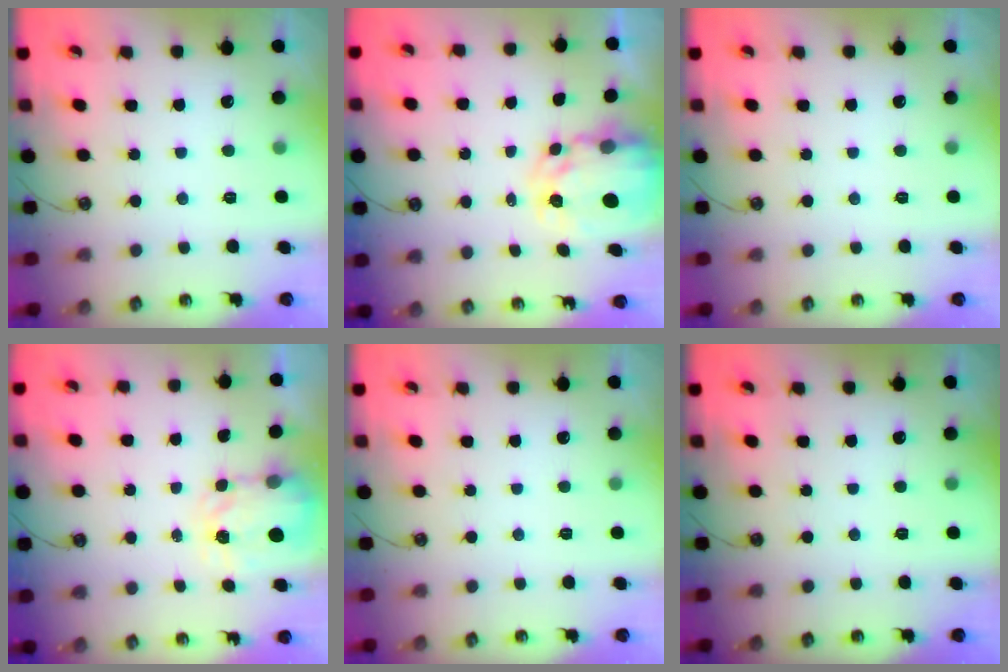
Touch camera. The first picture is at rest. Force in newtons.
{"total": 7.7, "press": 7.7, "slide": 0.6}
{"total": 0.0}
{"total": 3.5, "press": 3.5, "slide": 0.5}
{"total": 0.0}
{"total": 0.0}